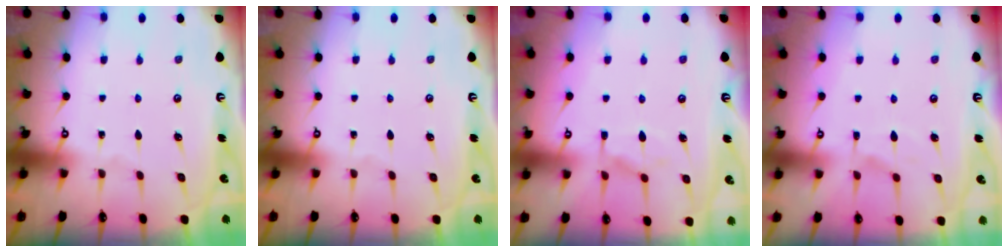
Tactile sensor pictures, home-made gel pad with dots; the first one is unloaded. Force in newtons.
{"total": 0.0}
{"total": 1.7, "press": 1.1, "slide": 1.4}
{"total": 4.4, "press": 4.2, "slide": 1.3}